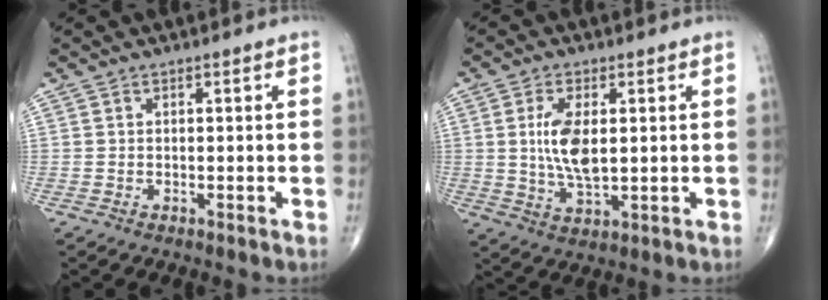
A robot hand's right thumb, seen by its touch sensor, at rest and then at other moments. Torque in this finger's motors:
{"motor_torque": [1.61, 1.69, 1.29, 0.00, 0.09]}